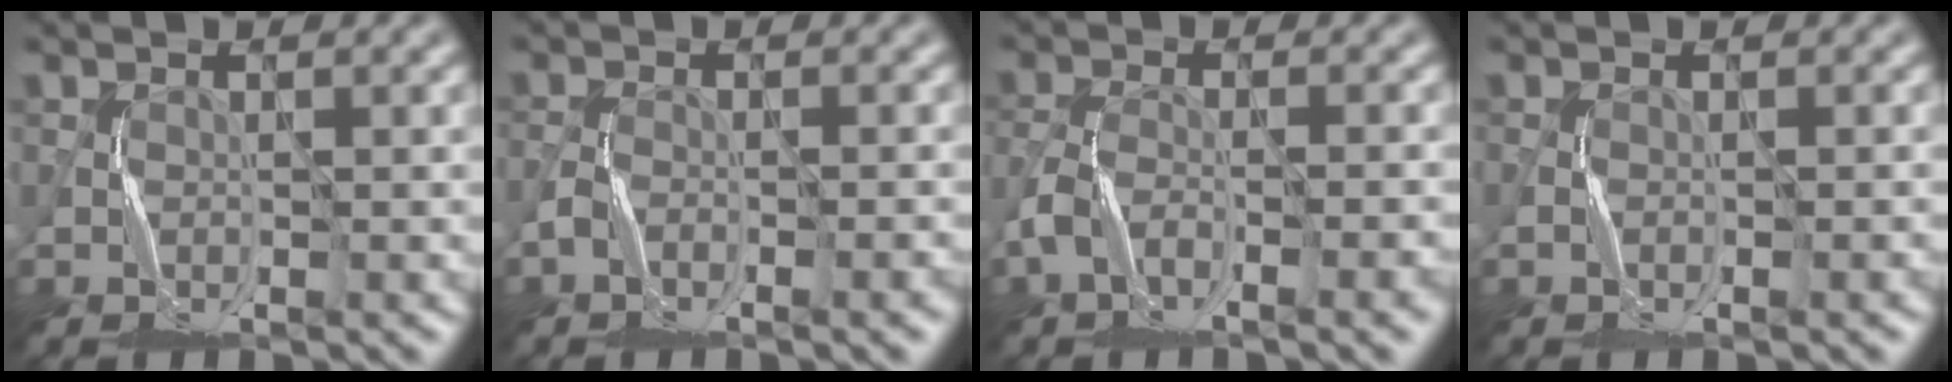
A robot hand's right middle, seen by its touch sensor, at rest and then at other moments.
{"total": 2.3, "force": [-1.6, 0.8, 1.5], "torque": [-0.032, 0.000, -0.032]}
{"total": 4.2, "force": [-2.4, 1.5, 3.1], "torque": [-0.071, -0.006, -0.050]}
{"total": 0.7, "force": [-0.6, 0.0, 0.4], "torque": [-0.009, 0.002, -0.010]}